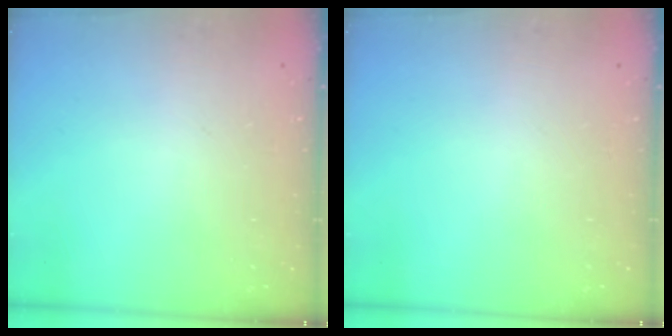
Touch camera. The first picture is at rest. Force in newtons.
{"total": 0.0}